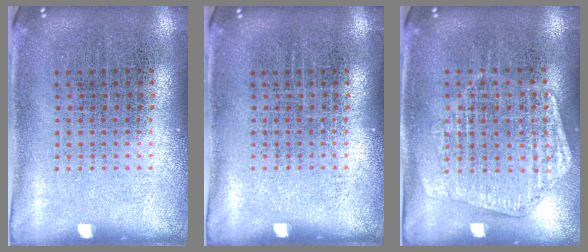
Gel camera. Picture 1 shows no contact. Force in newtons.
{"total": 0.0}
{"total": 1.4, "press": 1.4, "slide": 0.4}